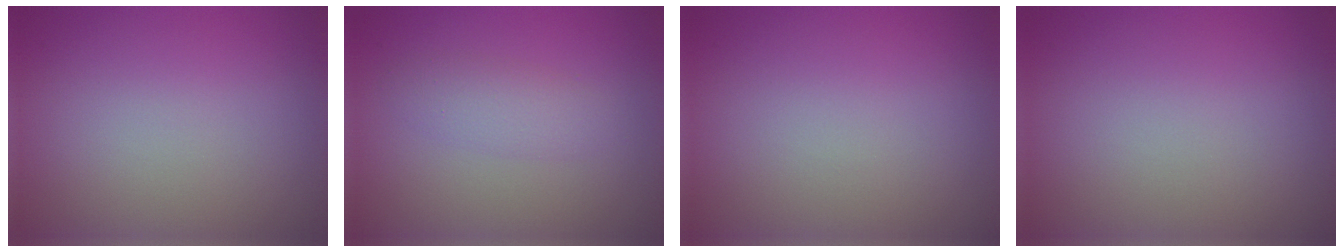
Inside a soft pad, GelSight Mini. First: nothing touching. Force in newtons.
{"total": 1.9, "press": 1.9, "slide": 0.1}
{"total": 0.0}
{"total": 0.0}